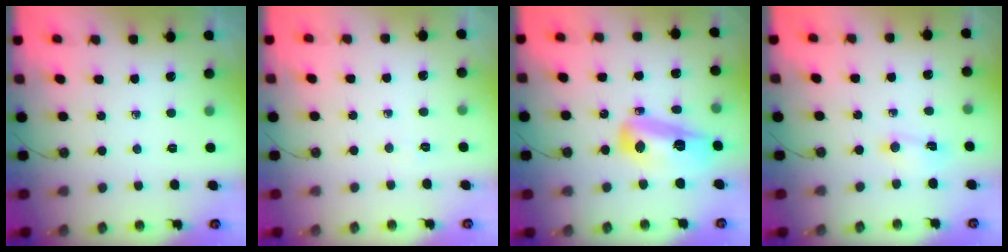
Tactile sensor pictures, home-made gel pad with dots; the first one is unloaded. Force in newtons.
{"total": 18.9, "press": 4.1, "slide": 18.4}
{"total": 13.7, "press": 13.6, "slide": 1.5}
{"total": 2.5, "press": 2.5, "slide": 0.4}